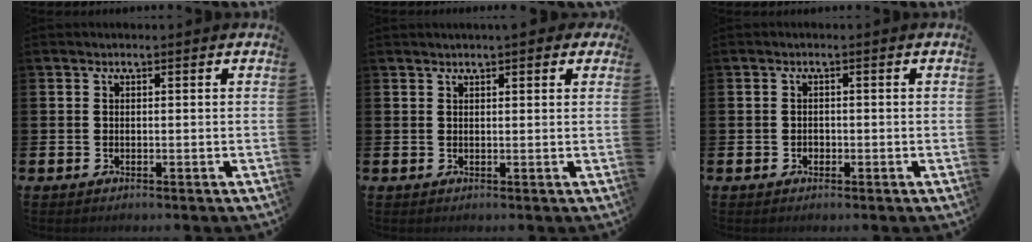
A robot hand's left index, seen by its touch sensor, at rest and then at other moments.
{"total": 0.9, "force": [0.9, 0.1, 0.2], "torque": [0.003, -0.001, 0.014]}
{"total": 0.9, "force": [-0.3, 0.8, 0.2], "torque": [-0.005, 0.006, -0.009]}